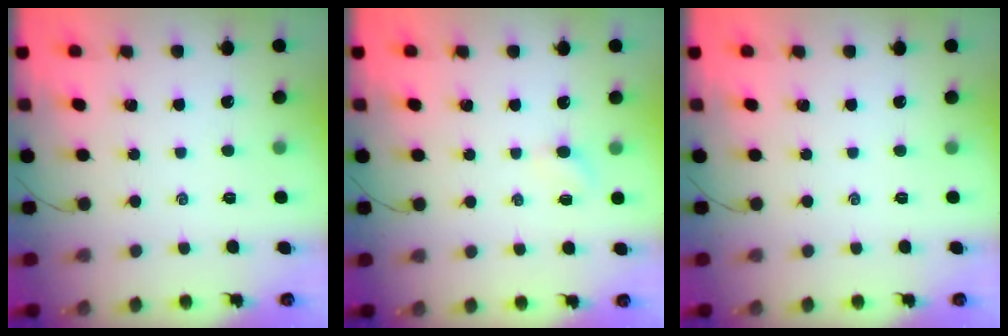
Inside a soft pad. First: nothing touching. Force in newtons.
{"total": 1.6, "press": 1.5, "slide": 0.6}
{"total": 0.0}